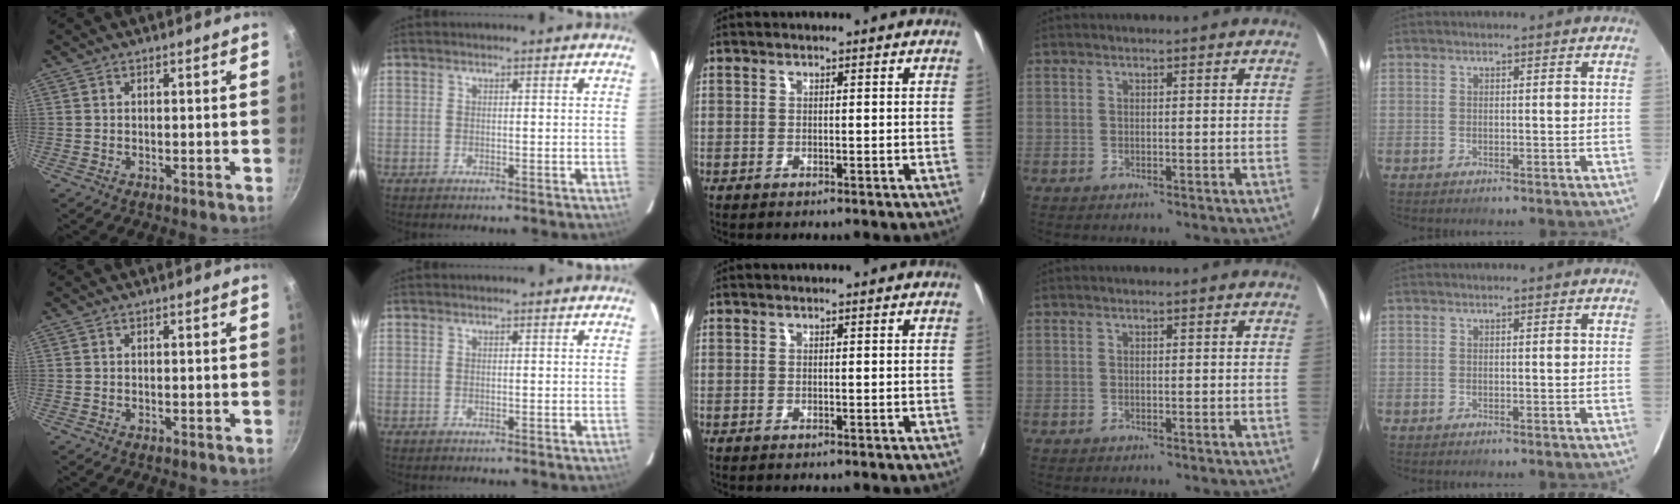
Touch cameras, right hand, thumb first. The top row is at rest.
{}